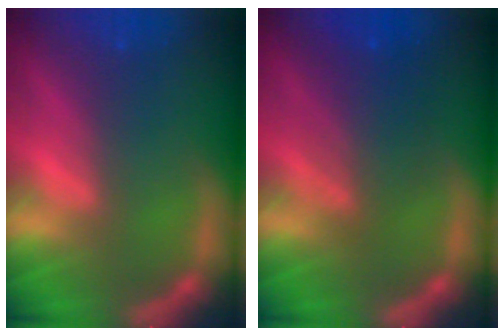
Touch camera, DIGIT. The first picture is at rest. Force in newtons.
{"total": 4.6}